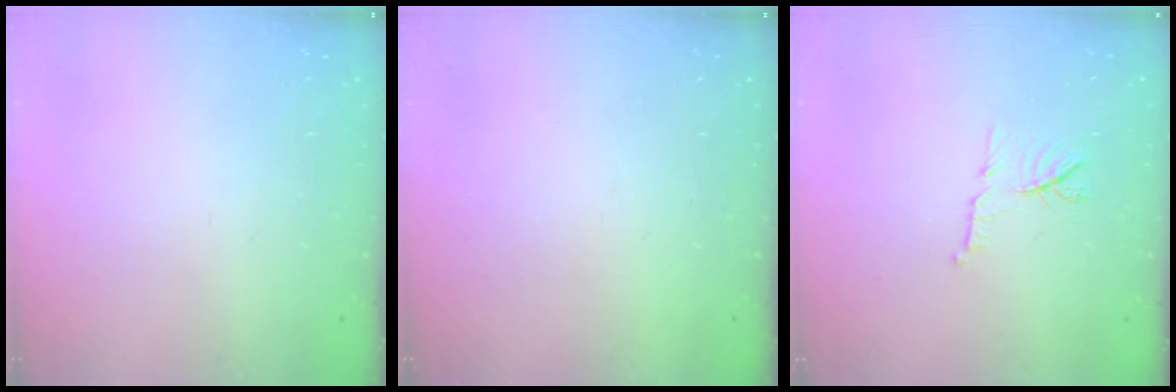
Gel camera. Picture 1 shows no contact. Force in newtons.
{"total": 1.5, "press": 1.5, "slide": 0.1}
{"total": 7.5, "press": 7.5, "slide": 0.7}